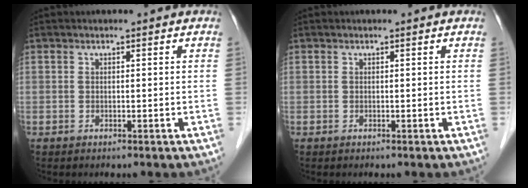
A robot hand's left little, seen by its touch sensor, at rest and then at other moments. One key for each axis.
{"total": 0.0}